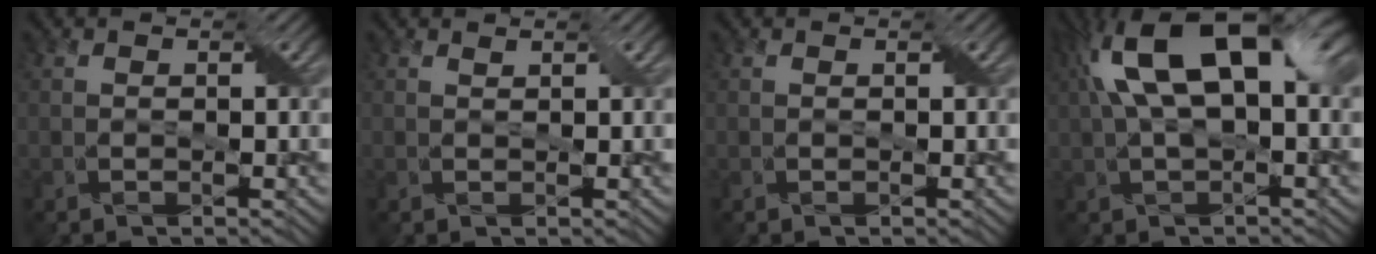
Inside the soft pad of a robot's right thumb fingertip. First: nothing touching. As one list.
[{"total": 0.5, "force": [0.5, -0.1, 0.0], "torque": [-0.004, -0.001, 0.010]}, {"total": 0.0}, {"total": 14.3, "force": [3.7, 6.8, 12.1], "torque": [-0.225, 0.019, 0.060]}]